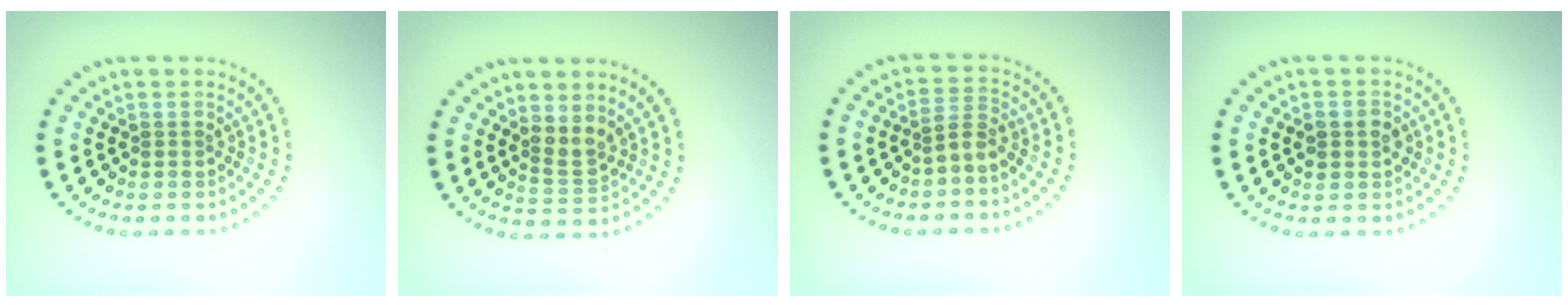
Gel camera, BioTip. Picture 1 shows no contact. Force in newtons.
{"total": 1.9, "press": 1.6, "slide": 1.1}
{"total": 1.9, "press": 1.2, "slide": 1.5}
{"total": 2.0, "press": 2.0, "slide": 0.1}